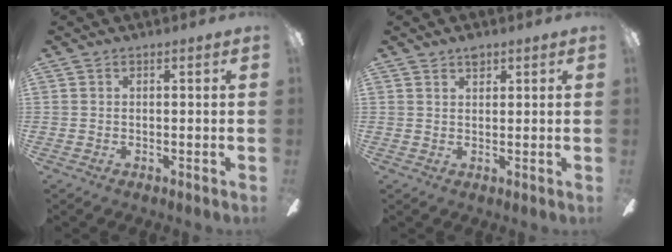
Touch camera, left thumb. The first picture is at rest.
{"total": 2.2, "force": [1.7, 1.1, 0.9], "torque": [-0.012, -0.003, 0.030]}